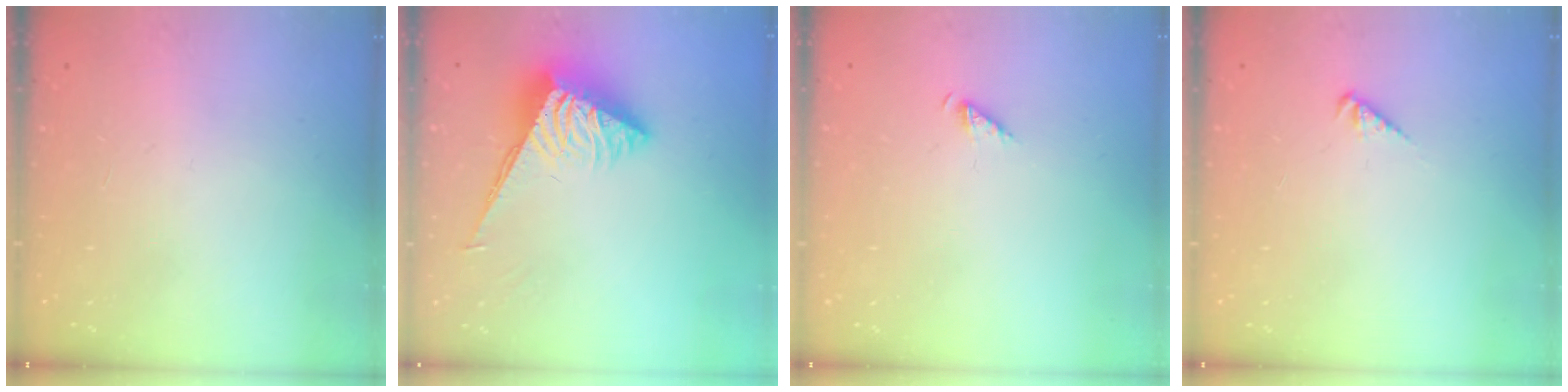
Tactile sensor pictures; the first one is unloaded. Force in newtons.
{"total": 6.1, "press": 6.1, "slide": 0.4}
{"total": 2.2, "press": 2.1, "slide": 0.4}
{"total": 2.1, "press": 2.0, "slide": 0.5}